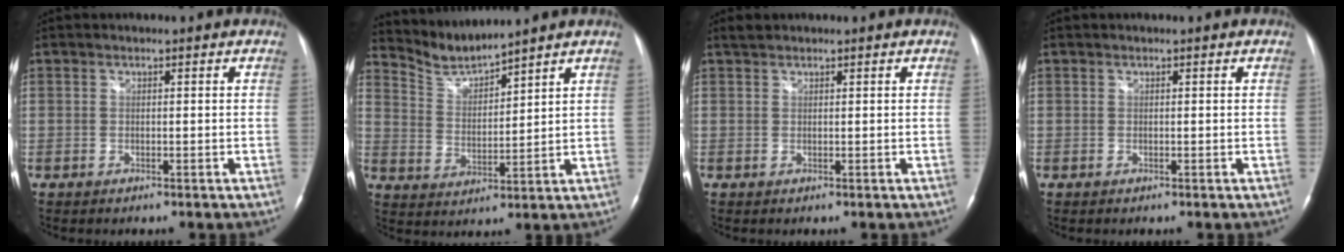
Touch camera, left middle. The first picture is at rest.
{"total": 5.8, "force": [5.7, -0.7, -0.2], "torque": [-0.011, -0.004, 0.126]}
{"total": 1.1, "force": [1.0, 0.4, 0.2], "torque": [-0.008, 0.011, 0.021]}
{"total": 0.0}